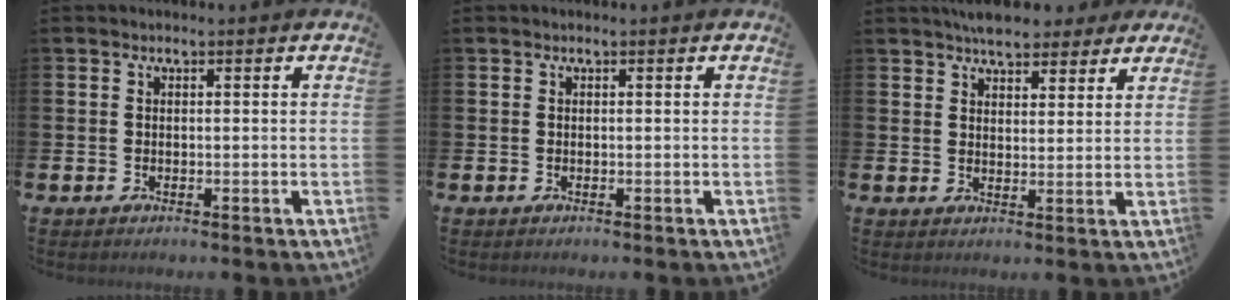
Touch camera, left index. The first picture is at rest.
{"total": 0.0}
{"total": 6.2, "force": [5.7, 2.0, 1.2], "torque": [-0.021, -0.024, 0.104]}